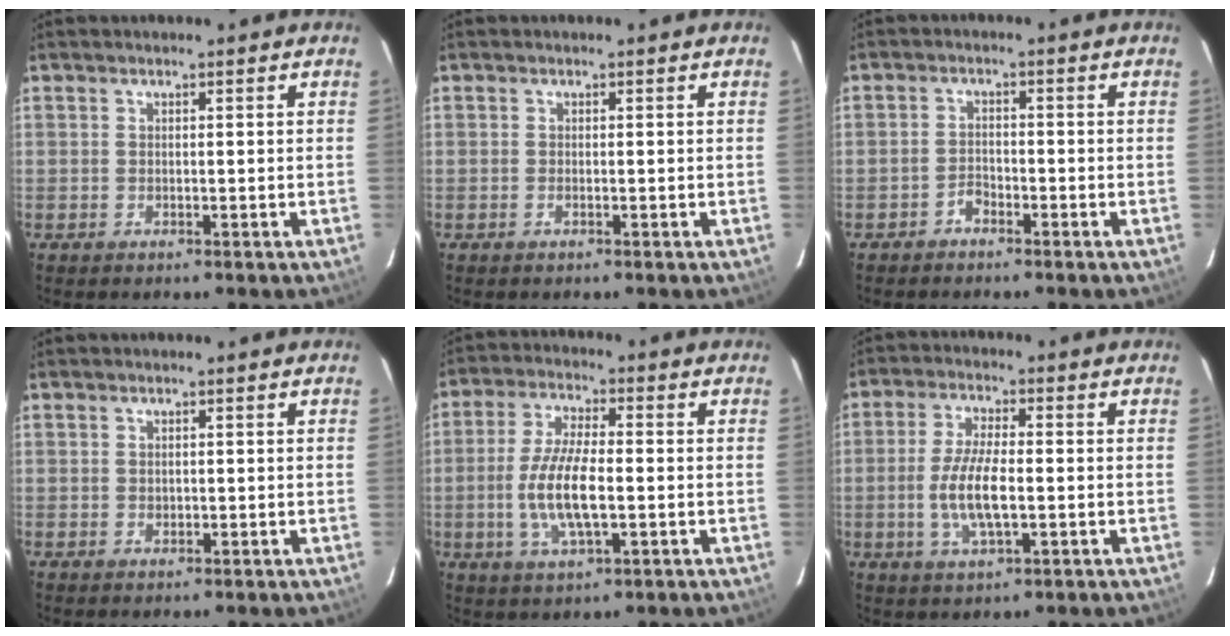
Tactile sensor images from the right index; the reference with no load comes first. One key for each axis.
{"total": 0.6, "fx": -0.3, "fy": 0.2, "fz": 0.6, "tx": -0.012, "ty": 0.001, "tz": -0.006}
{"total": 2.1, "fx": -1.8, "fy": 1.0, "fz": 0.7, "tx": -0.014, "ty": 0.006, "tz": -0.030}
{"total": 0.9, "fx": 0.0, "fy": 0.8, "fz": 0.4, "tx": -0.005, "ty": 0.001, "tz": 0.002}
{"total": 10.6, "fx": -1.9, "fy": 3.5, "fz": 9.9, "tx": -0.202, "ty": -0.004, "tz": -0.036}
{"total": 8.7, "fx": -1.5, "fy": 2.7, "fz": 8.1, "tx": -0.165, "ty": -0.005, "tz": -0.029}